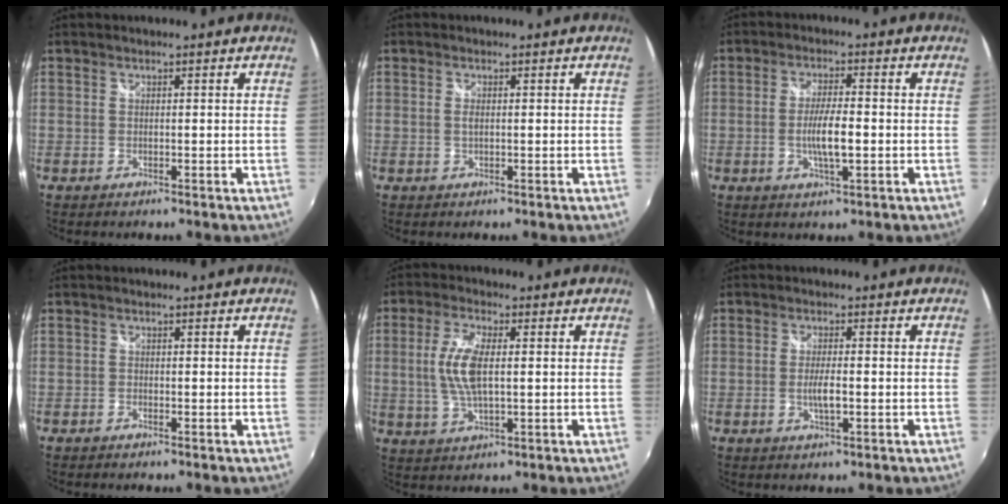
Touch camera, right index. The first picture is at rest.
{"total": 1.1, "force": [0.1, 0.5, 0.9], "torque": [-0.019, -0.001, -0.001]}
{"total": 6.1, "force": [-1.2, 1.2, 5.9], "torque": [-0.112, -0.004, -0.020]}
{"total": 0.6, "force": [-0.5, 0.3, 0.1], "torque": [-0.006, -0.002, -0.013]}
{"total": 8.1, "force": [0.6, 3.1, 7.5], "torque": [-0.153, 0.002, 0.014]}
{"total": 3.4, "force": [-0.8, 0.6, 3.3], "torque": [-0.062, -0.005, -0.014]}